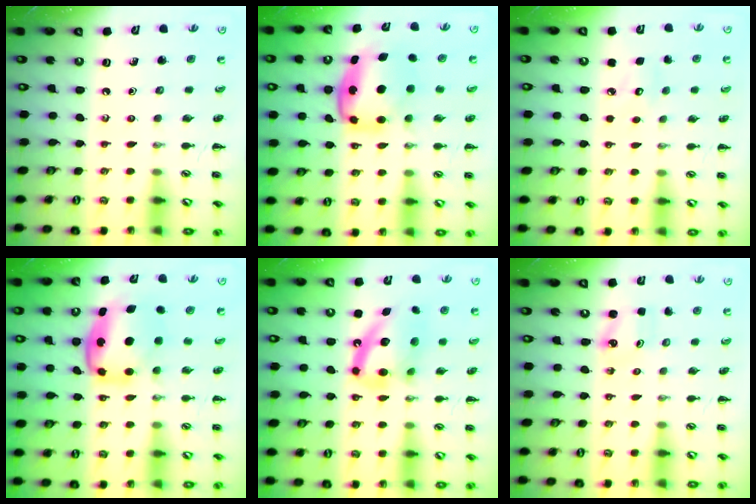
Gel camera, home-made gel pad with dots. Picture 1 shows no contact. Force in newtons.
{"total": 6.3, "press": 6.1, "slide": 1.3}
{"total": 3.9, "press": 3.8, "slide": 0.9}
{"total": 6.3, "press": 6.1, "slide": 1.3}
{"total": 15.8, "press": 15.6, "slide": 3.0}
{"total": 2.6, "press": 2.5, "slide": 0.7}